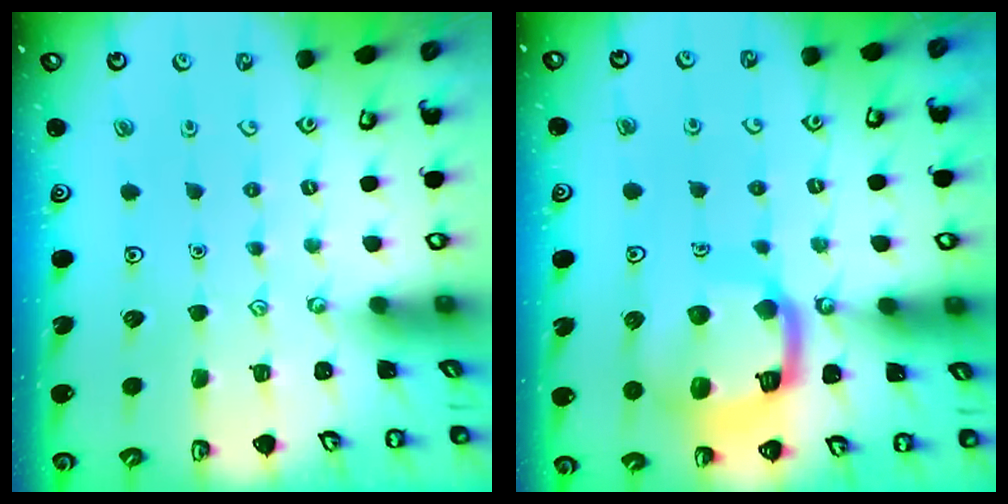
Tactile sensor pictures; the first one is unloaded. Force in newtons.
{"total": 16.6, "press": 16.5, "slide": 1.8}